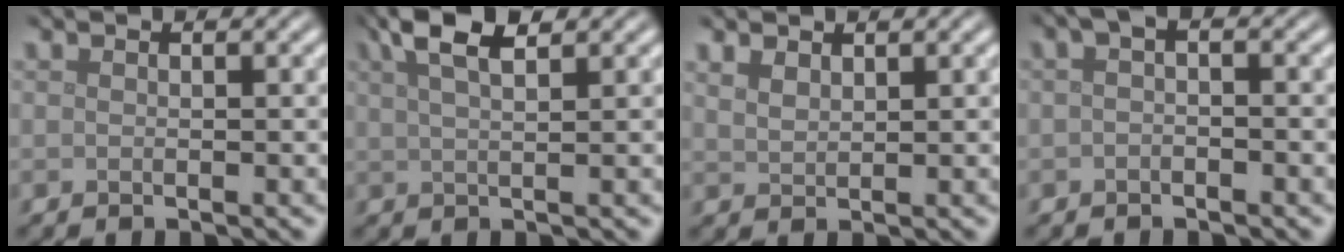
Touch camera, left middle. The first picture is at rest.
{"total": 4.7, "force": [3.0, 1.3, 3.4], "torque": [-0.051, 0.020, 0.045]}
{"total": 1.6, "force": [1.3, 0.7, 0.7], "torque": [-0.020, 0.000, 0.030]}
{"total": 1.7, "force": [0.0, 0.6, 1.6], "torque": [-0.028, 0.003, -0.005]}